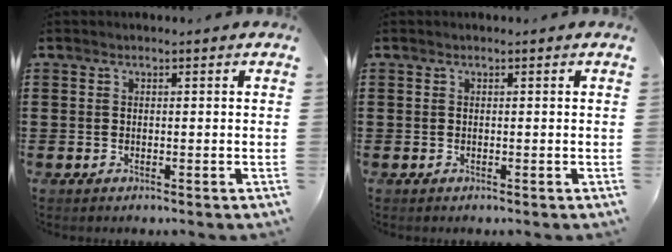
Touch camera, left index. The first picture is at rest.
{"total": 0.0}